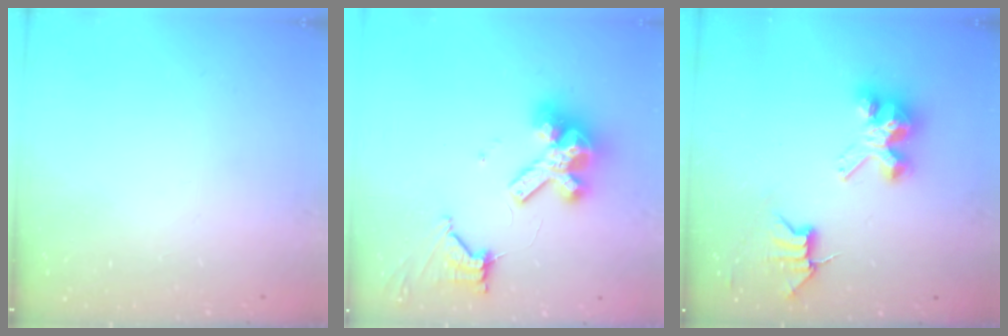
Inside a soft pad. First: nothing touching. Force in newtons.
{"total": 14.3, "press": 14.2, "slide": 1.7}
{"total": 8.0, "press": 8.0, "slide": 0.5}